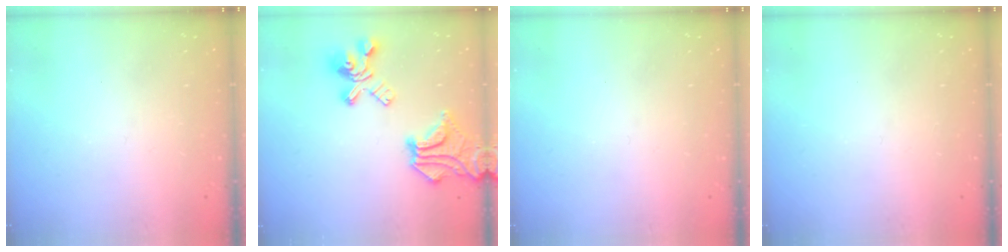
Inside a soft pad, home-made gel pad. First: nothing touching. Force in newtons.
{"total": 14.7, "press": 14.4, "slide": 3.0}
{"total": 0.0}
{"total": 0.0}